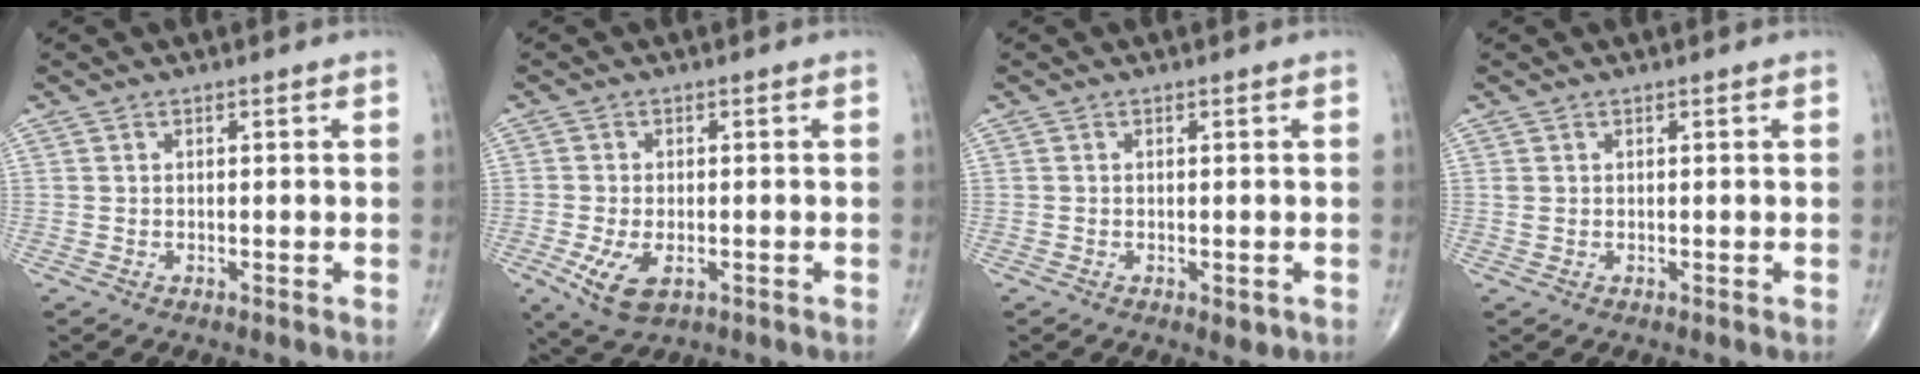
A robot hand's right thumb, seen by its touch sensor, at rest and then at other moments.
{"total": 6.7, "force": [-2.2, 3.5, 5.2], "torque": [-0.105, -0.006, -0.031]}
{"total": 1.7, "force": [-0.6, 0.9, 1.3], "torque": [-0.013, -0.002, -0.005]}
{"total": 0.7, "force": [0.1, 0.5, 0.4], "torque": [-0.012, 0.005, 0.005]}